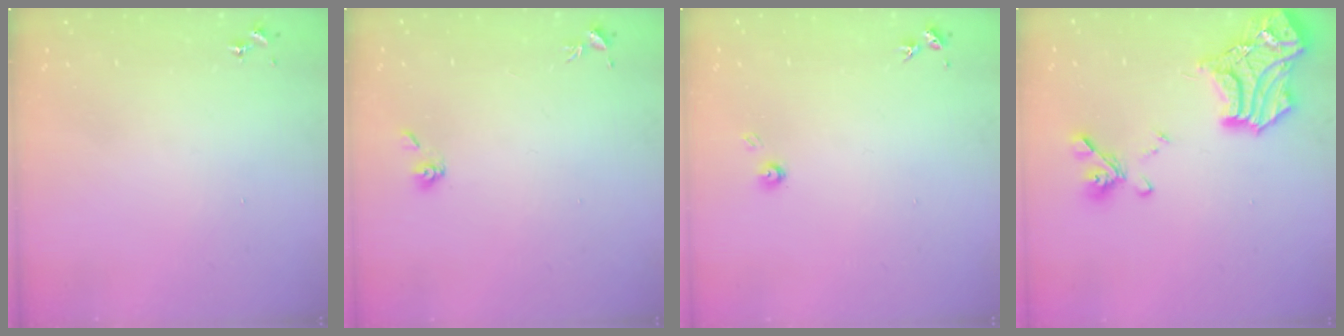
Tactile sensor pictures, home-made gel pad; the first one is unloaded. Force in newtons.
{"total": 5.3, "press": 5.2, "slide": 1.1}
{"total": 3.2, "press": 3.2, "slide": 0.3}
{"total": 22.9, "press": 22.8, "slide": 2.3}